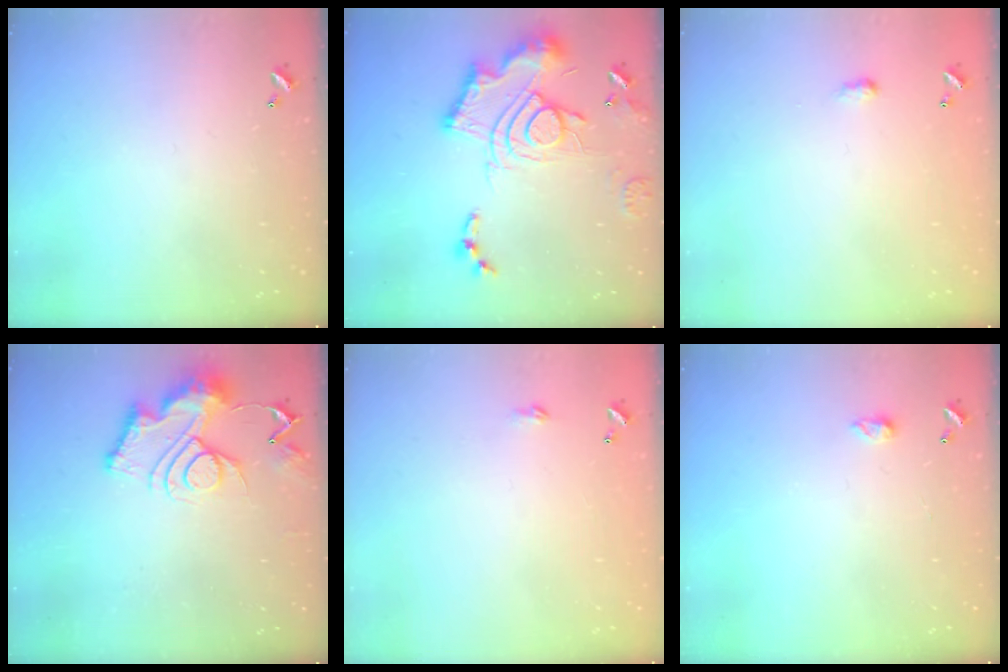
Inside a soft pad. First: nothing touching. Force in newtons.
{"total": 19.5, "press": 19.4, "slide": 2.0}
{"total": 1.6, "press": 1.5, "slide": 0.4}
{"total": 15.3, "press": 15.3, "slide": 1.2}
{"total": 2.2, "press": 2.2, "slide": 0.4}
{"total": 3.8, "press": 3.8, "slide": 0.4}